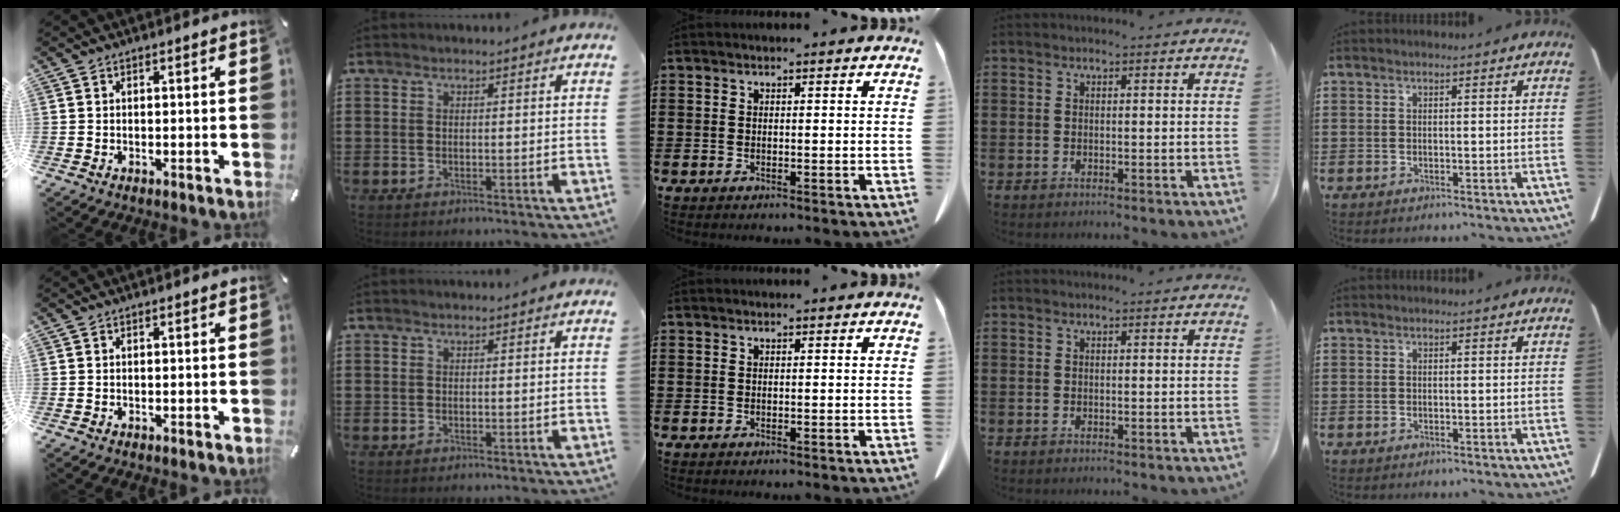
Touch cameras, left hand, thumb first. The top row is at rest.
{}